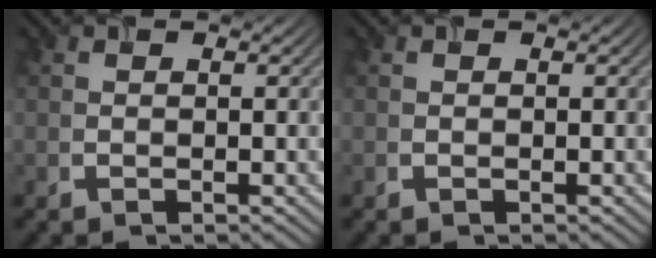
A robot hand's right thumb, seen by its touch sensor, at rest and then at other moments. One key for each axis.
{"total": 0.0}